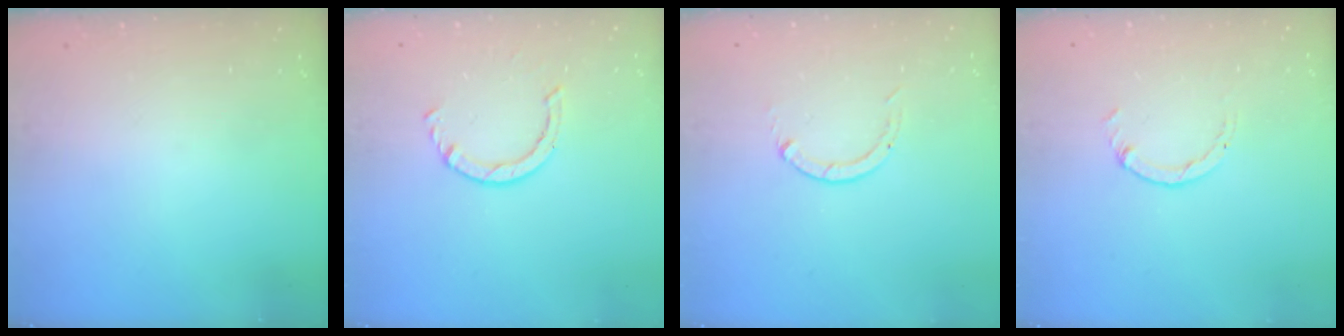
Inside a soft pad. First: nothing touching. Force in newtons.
{"total": 2.2, "press": 2.2, "slide": 0.4}
{"total": 0.0}
{"total": 1.1, "press": 1.1, "slide": 0.2}